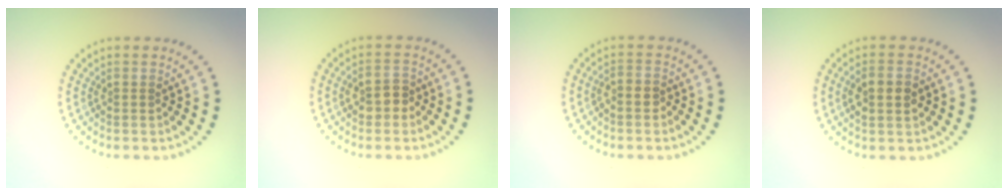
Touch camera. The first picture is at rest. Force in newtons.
{"total": 2.1, "press": 2.1, "slide": 0.5}
{"total": 1.2, "press": 0.9, "slide": 0.7}
{"total": 2.3, "press": 2.3, "slide": 0.0}